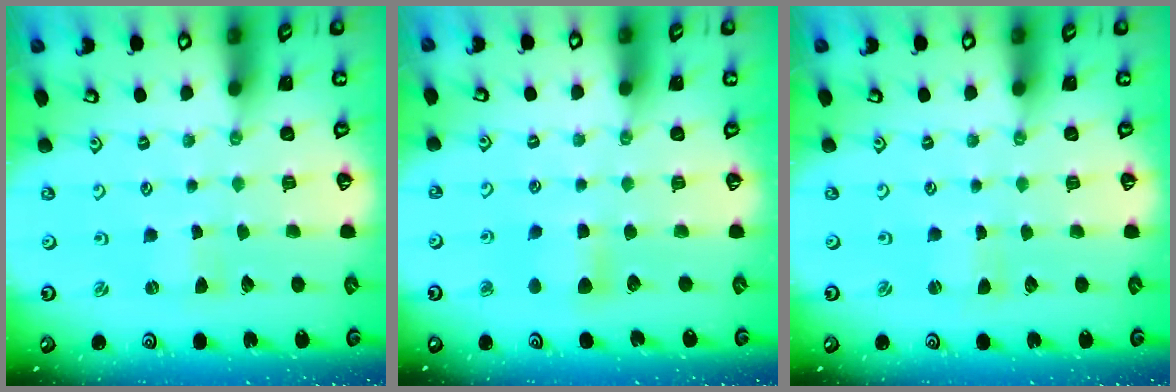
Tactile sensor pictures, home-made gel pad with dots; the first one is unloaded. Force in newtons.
{"total": 5.3, "press": 5.3, "slide": 0.8}
{"total": 0.0}